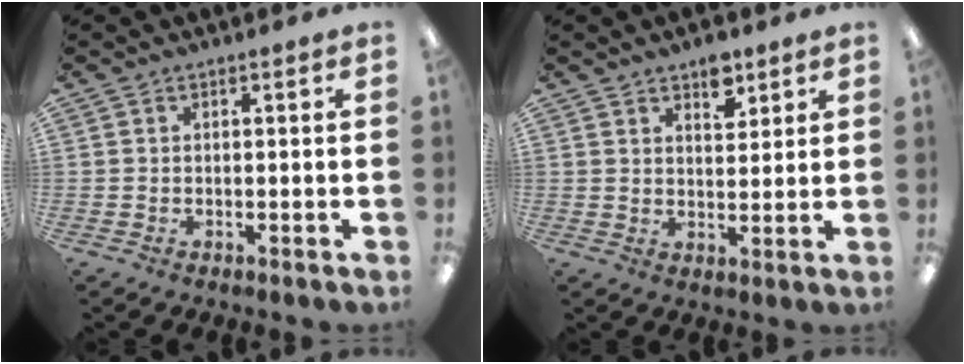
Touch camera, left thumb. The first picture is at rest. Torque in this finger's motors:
{"motor_torque": [0.03, 0.09, -0.30, -0.19, 0.05]}